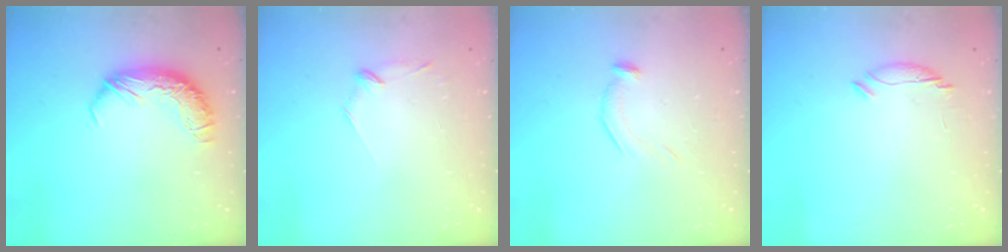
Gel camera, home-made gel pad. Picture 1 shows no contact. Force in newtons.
{"total": 7.5, "press": 7.4, "slide": 0.7}
{"total": 6.0, "press": 5.9, "slide": 1.3}
{"total": 5.8, "press": 5.7, "slide": 1.1}